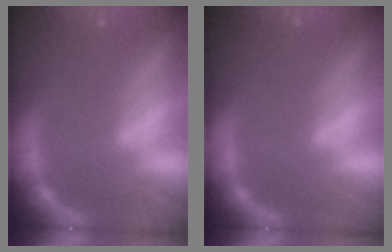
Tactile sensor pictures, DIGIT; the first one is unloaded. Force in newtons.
{"total": 0.0}